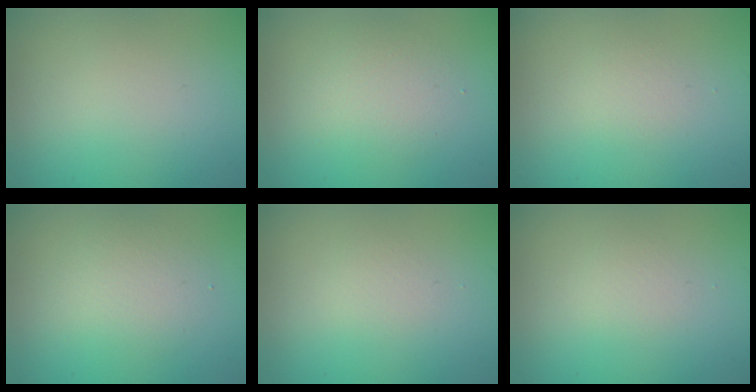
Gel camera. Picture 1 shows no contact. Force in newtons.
{"total": 2.4, "press": 2.4, "slide": 0.2}
{"total": 0.7, "press": 0.7, "slide": 0.0}
{"total": 2.4, "press": 2.4, "slide": 0.2}
{"total": 0.7, "press": 0.7, "slide": 0.0}
{"total": 0.7, "press": 0.7, "slide": 0.0}